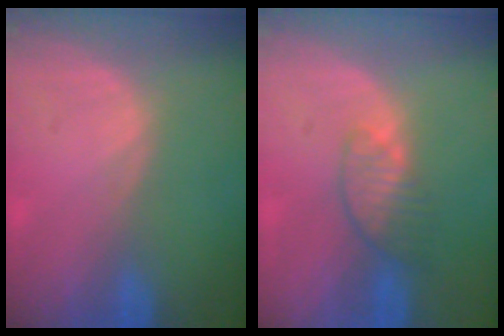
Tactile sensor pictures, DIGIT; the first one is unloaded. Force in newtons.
{"total": 3.5, "press": 3.4, "slide": 0.9}